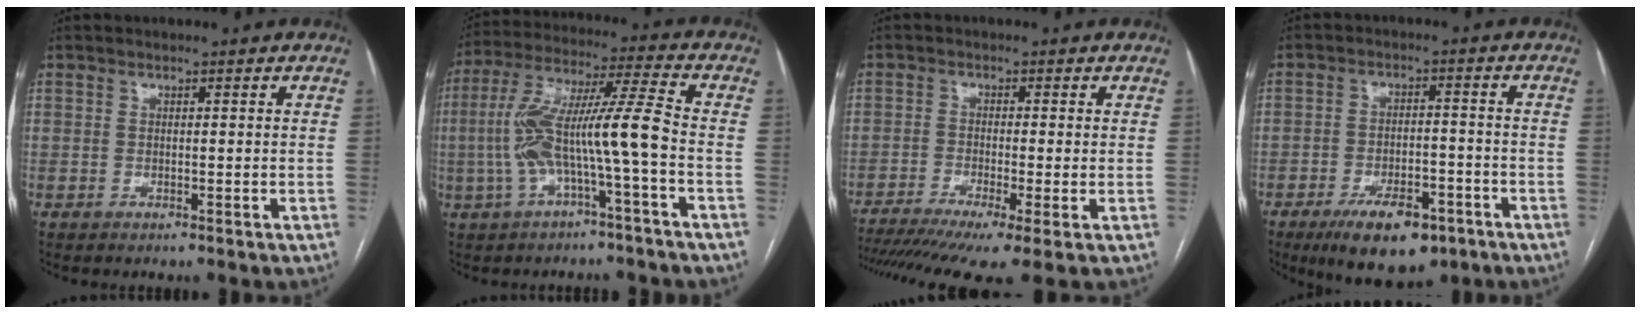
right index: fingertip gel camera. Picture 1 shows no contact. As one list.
[{"total": 12.4, "force": [-2.5, 0.3, 12.1], "torque": [-0.247, 0.030, -0.049]}, {"total": 12.0, "force": [-7.7, 2.1, 9.0], "torque": [-0.165, -0.020, -0.125]}, {"total": 10.7, "force": [-6.8, 4.5, 6.9], "torque": [-0.108, -0.005, -0.104]}]